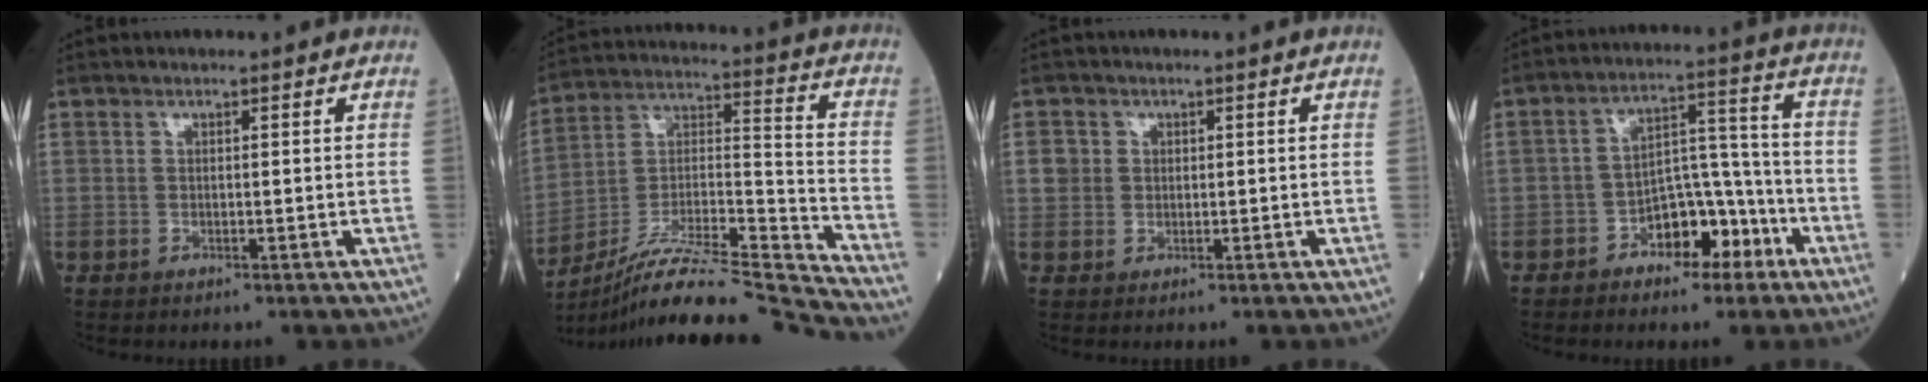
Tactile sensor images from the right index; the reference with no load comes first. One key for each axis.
{"total": 20.8, "fx": -19.2, "fy": -1.8, "fz": 7.6, "tx": -0.155, "ty": 0.003, "tz": -0.332}
{"total": 2.1, "fx": 0.3, "fy": 2.0, "fz": 0.5, "tx": -0.005, "ty": 0.009, "tz": 0.005}
{"total": 9.0, "fx": -4.9, "fy": 4.6, "fz": 6.0, "tx": -0.095, "ty": 0.031, "tz": -0.078}